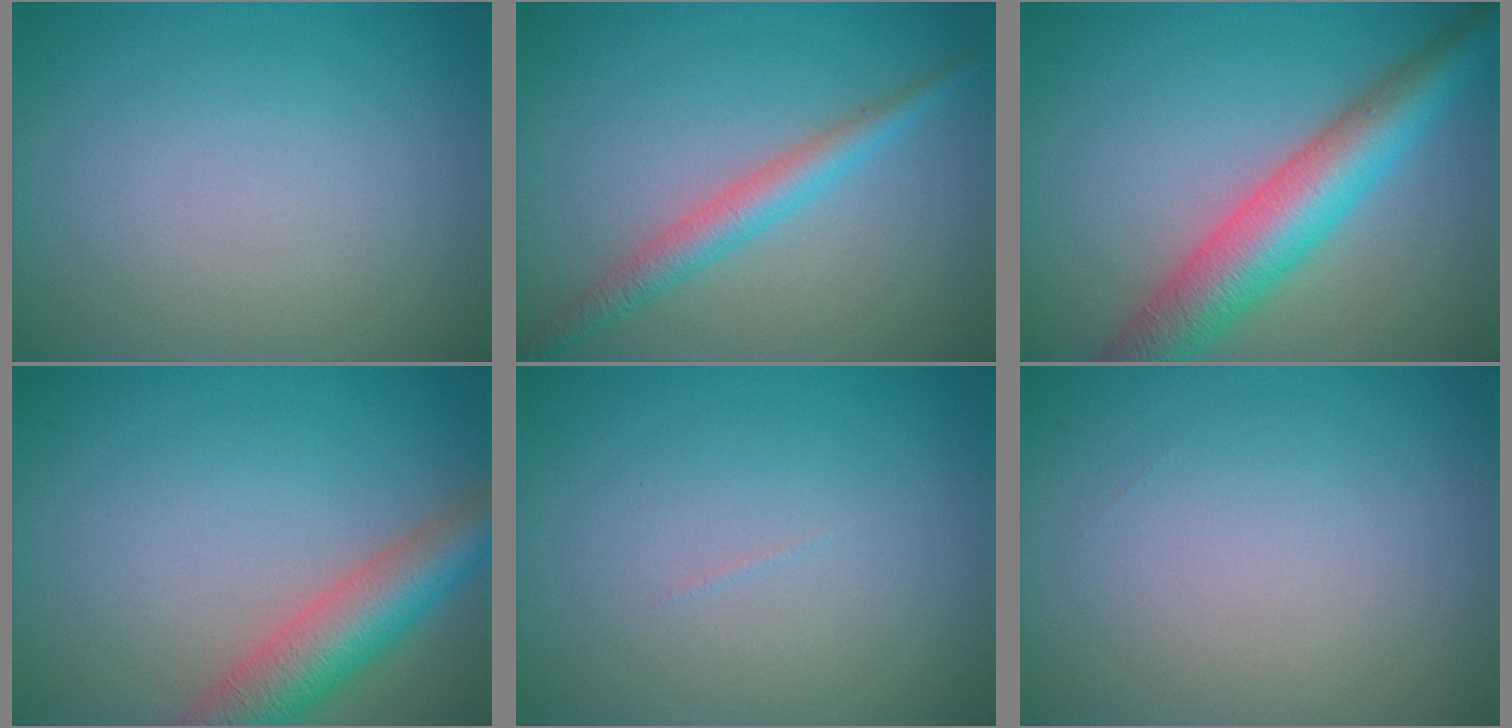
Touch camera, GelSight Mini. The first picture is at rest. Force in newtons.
{"total": 2.9, "press": 2.9, "slide": 0.1}
{"total": 7.5, "press": 7.5, "slide": 0.1}
{"total": 6.0, "press": 6.0, "slide": 0.4}
{"total": 0.0}
{"total": 0.0}